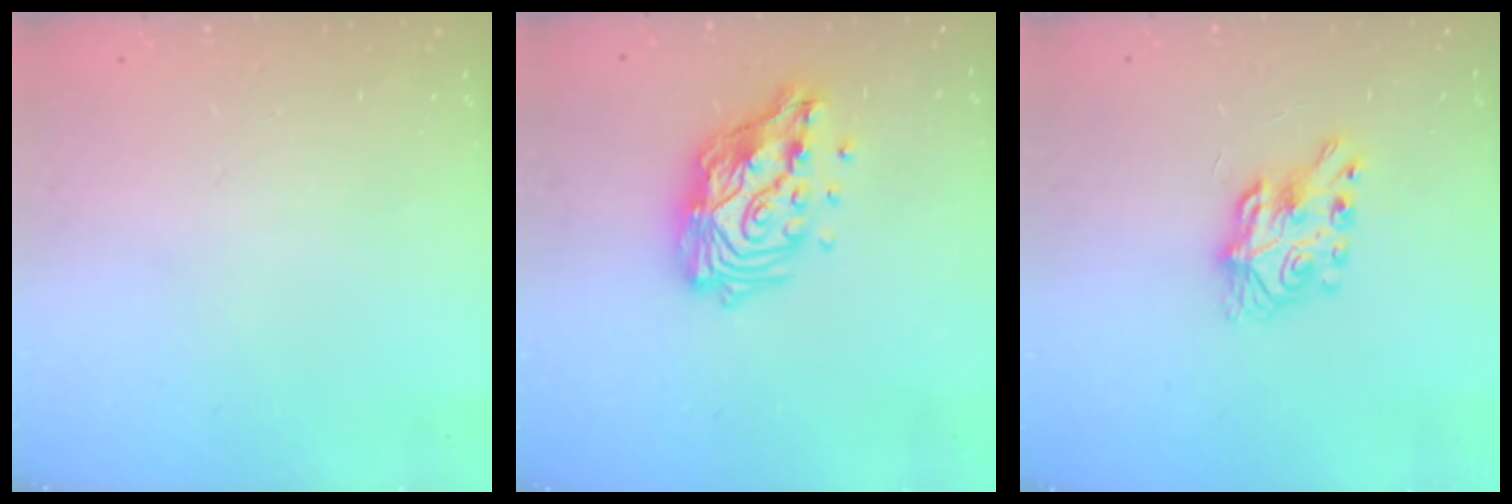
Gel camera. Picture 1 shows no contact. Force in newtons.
{"total": 15.3, "press": 15.2, "slide": 1.2}
{"total": 8.6, "press": 8.5, "slide": 0.8}